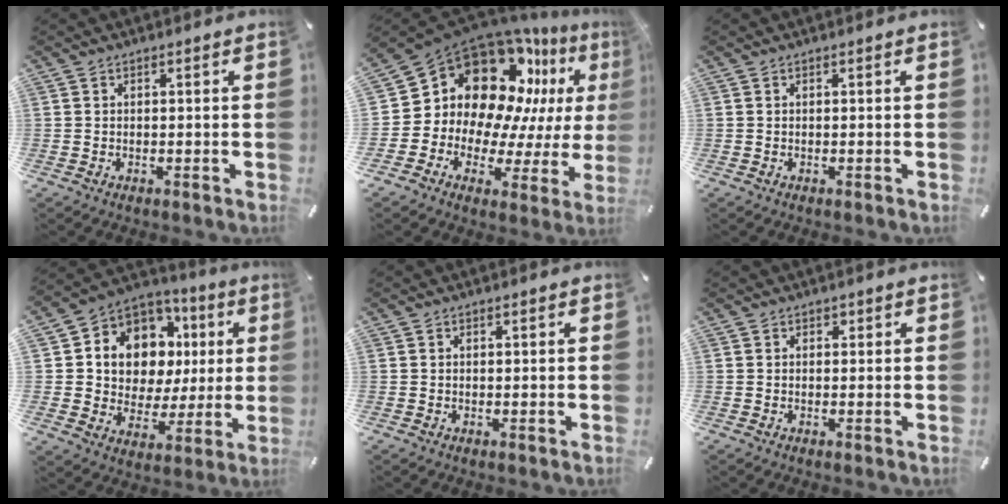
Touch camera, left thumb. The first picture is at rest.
{"total": 17.4, "force": [9.0, 12.6, 8.0], "torque": [-0.144, -0.105, 0.172]}
{"total": 0.0}
{"total": 10.9, "force": [3.6, 9.7, 3.5], "torque": [-0.070, -0.040, 0.078]}
{"total": 0.0}
{"total": 0.6, "force": [0.2, 0.6, 0.1], "torque": [0.000, 0.004, 0.004]}